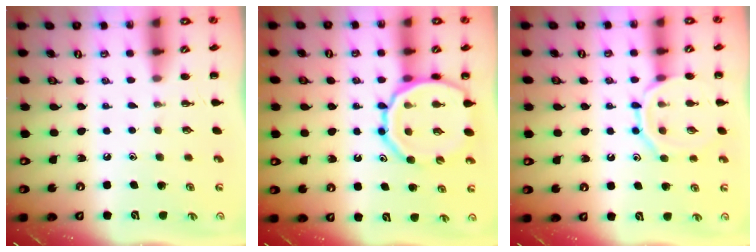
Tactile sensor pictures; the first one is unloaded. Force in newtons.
{"total": 15.4, "press": 15.1, "slide": 3.0}
{"total": 11.4, "press": 11.4, "slide": 0.8}